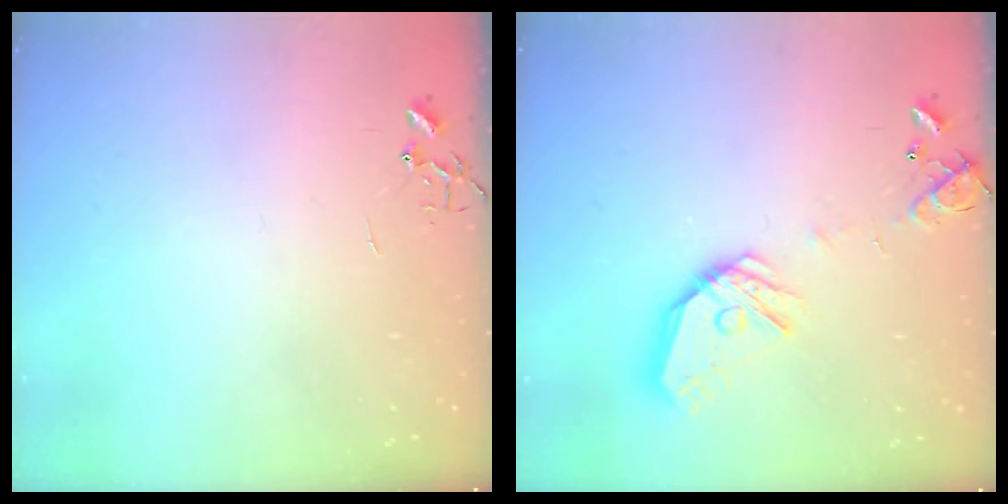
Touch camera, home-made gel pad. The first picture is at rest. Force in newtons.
{"total": 15.6, "press": 15.5, "slide": 1.7}